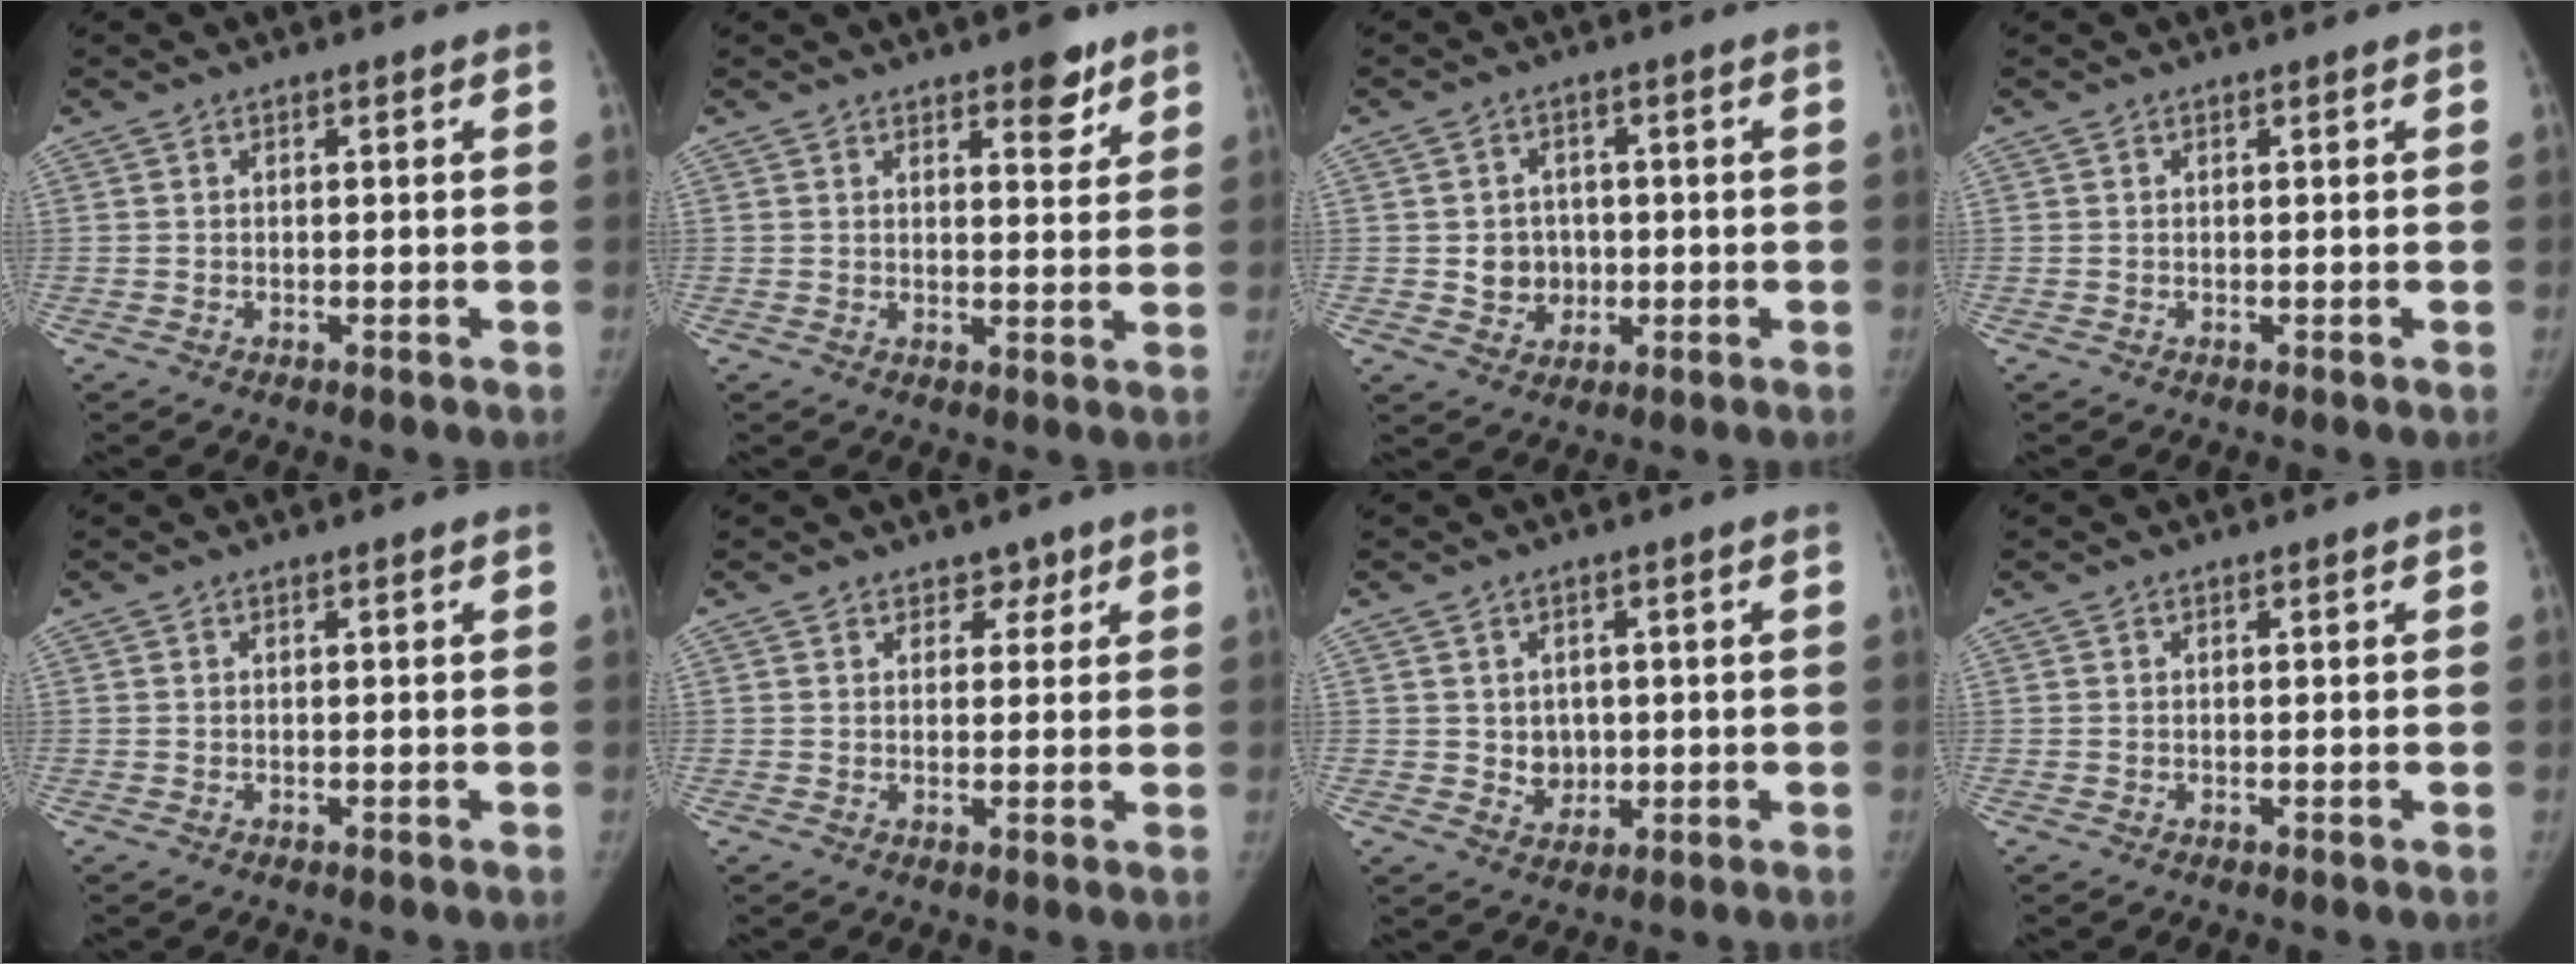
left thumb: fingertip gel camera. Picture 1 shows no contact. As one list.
[{"total": 5.2, "force": [3.4, 2.1, 3.2], "torque": [-0.022, -0.020, 0.044]}, {"total": 5.3, "force": [-0.4, 4.9, 2.0], "torque": [0.000, 0.007, -0.002]}, {"total": 0.0}, {"total": 0.0}, {"total": 2.5, "force": [1.7, 1.8, 0.5], "torque": [0.022, -0.007, 0.019]}, {"total": 3.9, "force": [0.1, 3.5, 1.8], "torque": [-0.004, -0.002, 0.012]}, {"total": 0.0}]